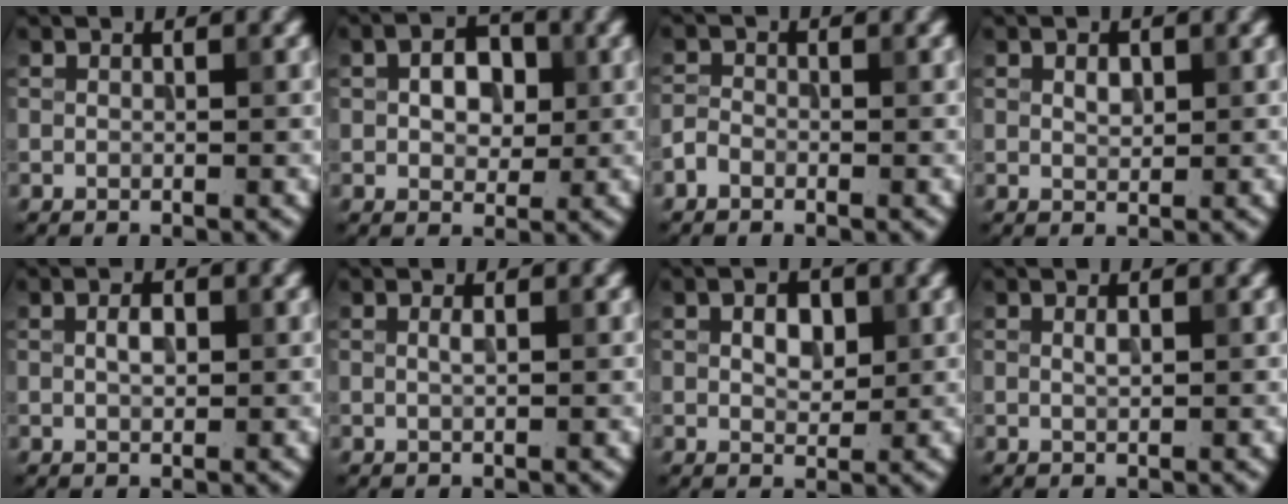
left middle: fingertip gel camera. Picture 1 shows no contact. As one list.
[{"total": 3.8, "force": [0.6, 2.6, 2.8], "torque": [-0.045, 0.004, 0.003]}, {"total": 1.2, "force": [-0.8, 0.7, 0.5], "torque": [-0.007, 0.003, -0.022]}, {"total": 1.3, "force": [0.4, 0.8, 0.9], "torque": [-0.016, 0.000, 0.008]}, {"total": 1.6, "force": [0.2, 0.9, 1.3], "torque": [-0.026, 0.002, 0.003]}, {"total": 0.7, "force": [0.2, 0.2, 0.7], "torque": [-0.014, 0.003, 0.004]}, {"total": 2.7, "force": [0.7, 1.7, 2.0], "torque": [-0.035, 0.000, 0.011]}, {"total": 0.8, "force": [0.2, 0.3, 0.7], "torque": [-0.015, 0.002, 0.004]}]